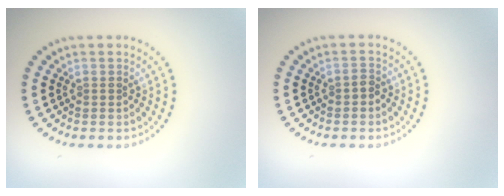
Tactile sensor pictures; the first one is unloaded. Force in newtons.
{"total": 0.8, "press": 0.8, "slide": 0.2}